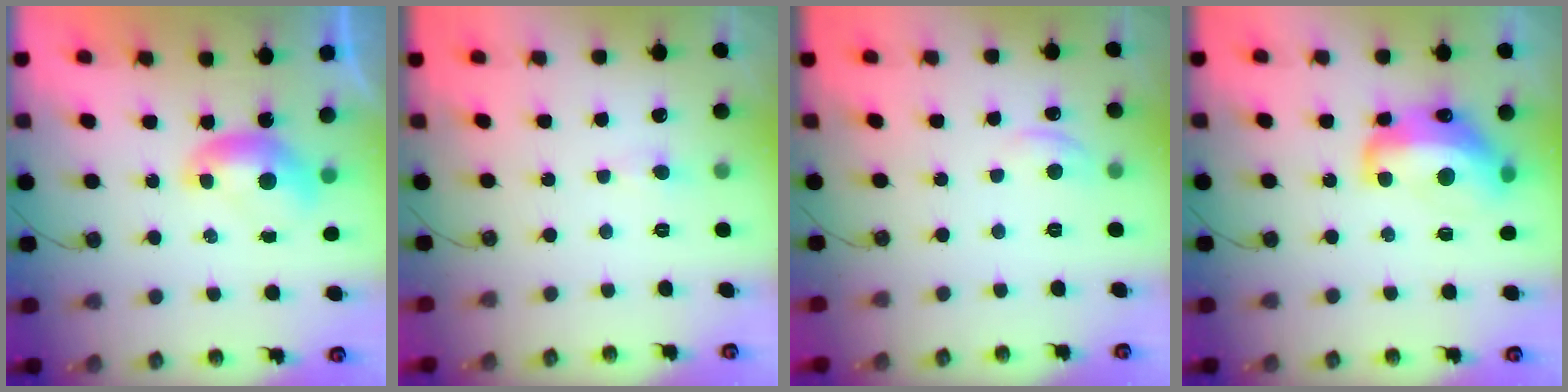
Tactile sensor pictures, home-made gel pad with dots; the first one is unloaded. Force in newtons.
{"total": 0.7, "press": 0.5, "slide": 0.5}
{"total": 1.8, "press": 1.7, "slide": 0.7}
{"total": 9.9, "press": 9.8, "slide": 1.2}